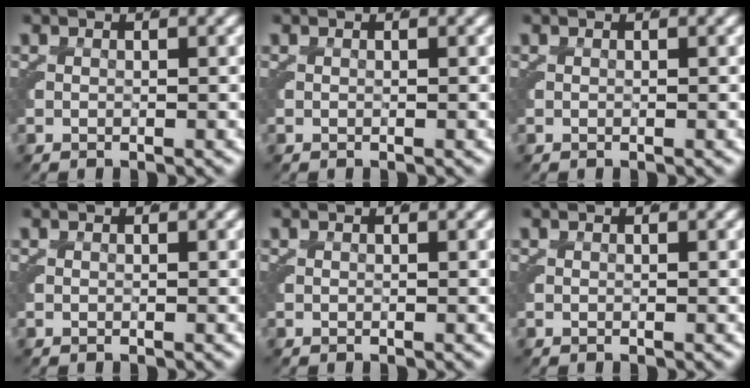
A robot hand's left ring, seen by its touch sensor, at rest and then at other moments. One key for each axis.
{"total": 0.0}
{"total": 0.0}
{"total": 0.0}
{"total": 0.0}
{"total": 0.0}